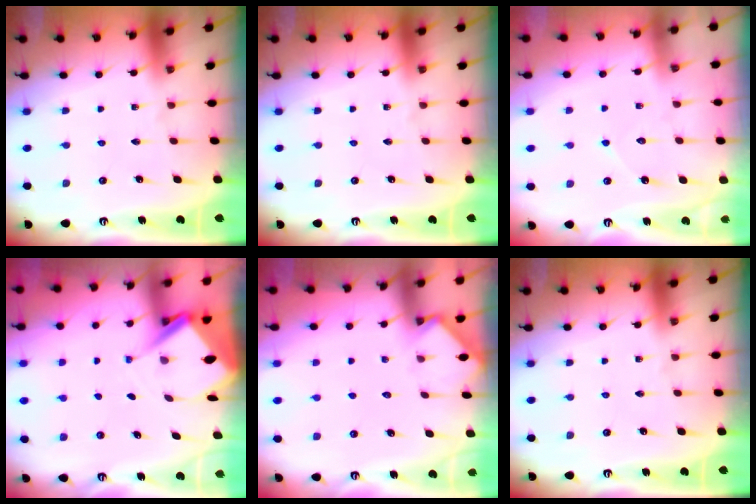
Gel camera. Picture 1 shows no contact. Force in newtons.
{"total": 0.0}
{"total": 5.5, "press": 5.5, "slide": 0.5}
{"total": 6.1, "press": 6.1, "slide": 0.6}
{"total": 2.6, "press": 2.5, "slide": 0.3}
{"total": 0.0}